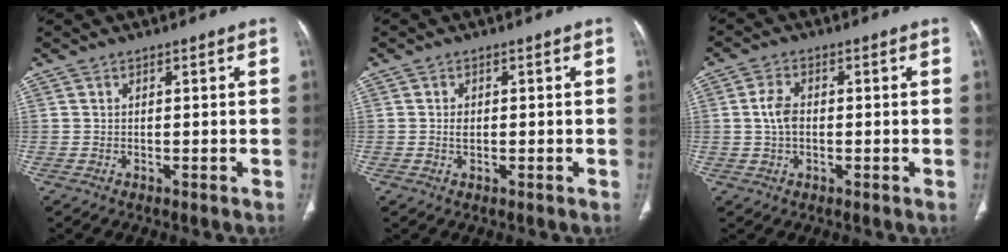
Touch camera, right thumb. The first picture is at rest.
{"total": 1.6, "force": [0.0, 1.1, 1.1], "torque": [-0.014, 0.002, 0.001]}
{"total": 4.3, "force": [0.0, 2.8, 3.3], "torque": [-0.064, 0.008, -0.005]}